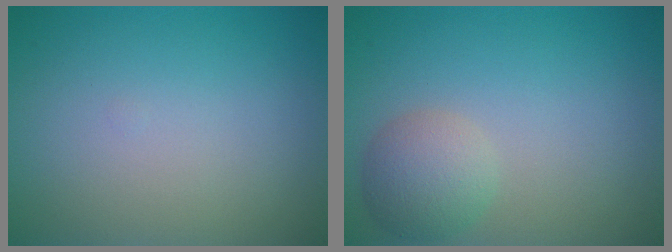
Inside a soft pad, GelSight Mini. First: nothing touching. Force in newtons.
{"total": 3.2, "press": 3.2, "slide": 0.1}